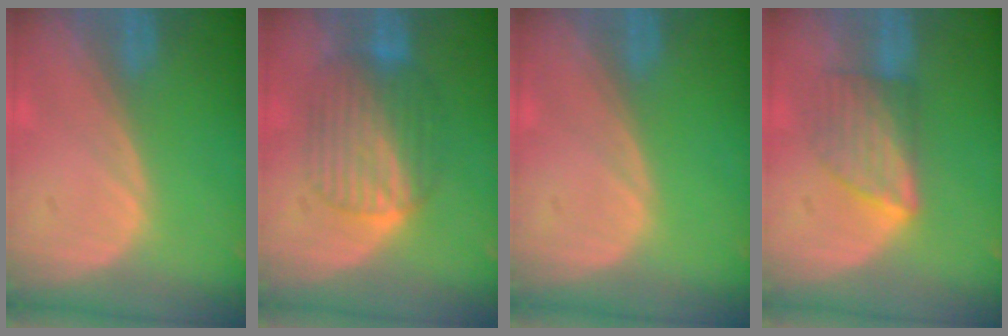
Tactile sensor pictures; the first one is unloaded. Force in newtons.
{"total": 7.3, "press": 7.3, "slide": 0.3}
{"total": 0.0}
{"total": 5.9, "press": 5.8, "slide": 1.4}